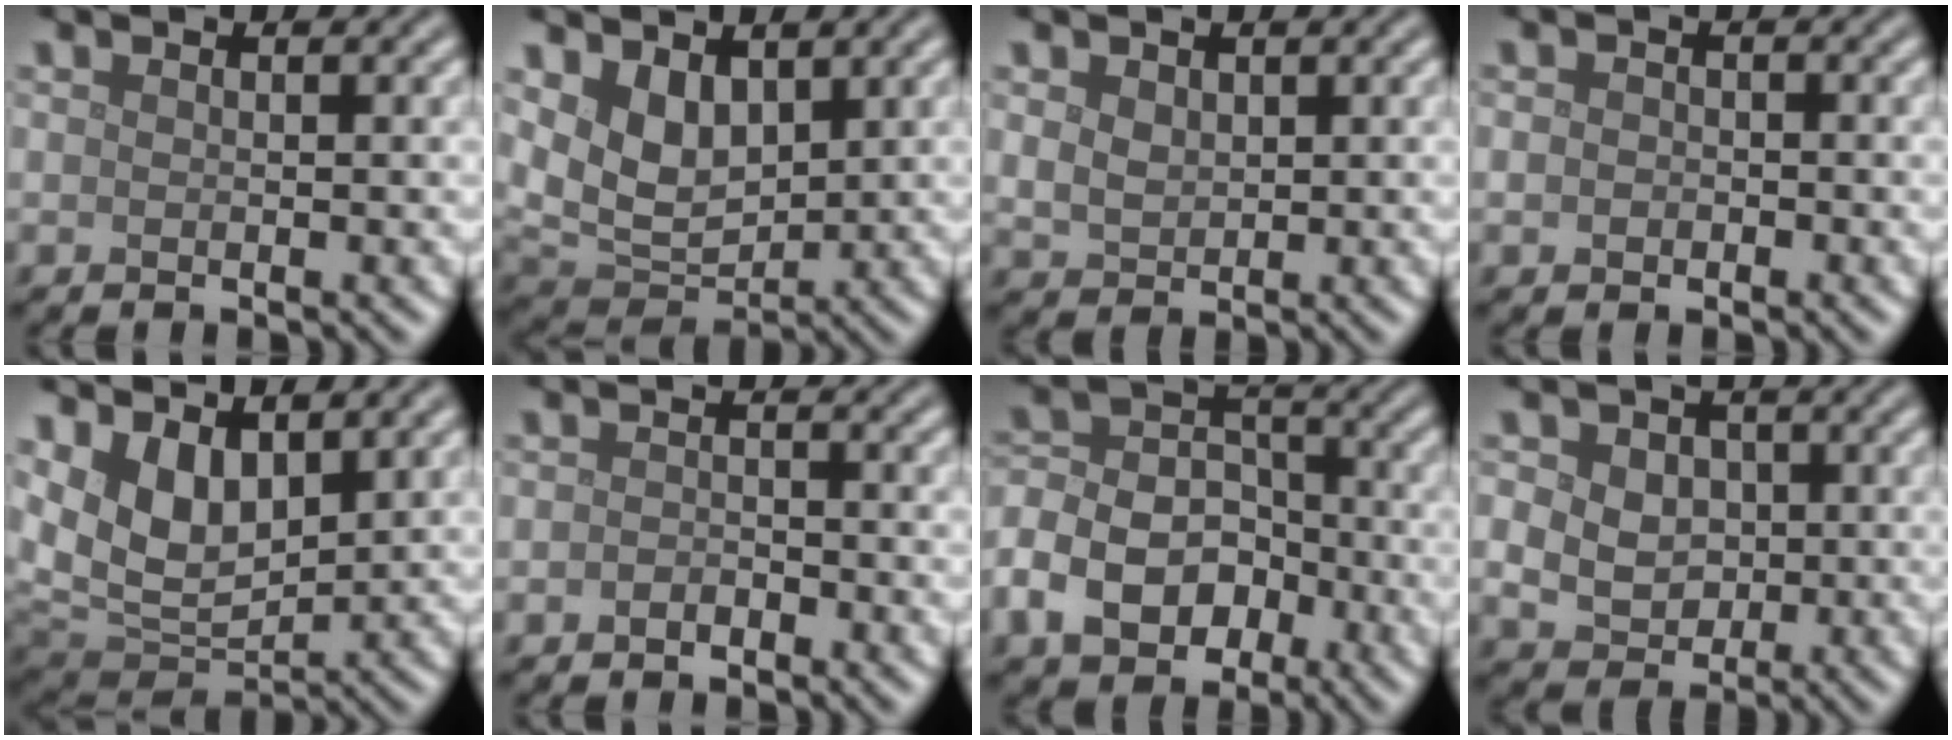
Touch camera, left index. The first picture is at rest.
{"total": 5.1, "force": [2.0, 3.3, 3.3], "torque": [-0.070, -0.015, 0.042]}
{"total": 2.0, "force": [0.8, 1.4, 1.1], "torque": [-0.024, -0.002, 0.019]}
{"total": 1.2, "force": [-0.3, 1.0, 0.5], "torque": [-0.001, -0.003, -0.010]}
{"total": 7.0, "force": [2.7, 4.2, 5.0], "torque": [-0.103, -0.014, 0.049]}
{"total": 1.2, "force": [-0.8, 0.7, 0.6], "torque": [-0.012, 0.001, -0.016]}
{"total": 7.5, "force": [-3.7, 5.3, 3.9], "torque": [-0.060, 0.002, -0.078]}
{"total": 7.5, "force": [1.4, 6.2, 4.0], "torque": [-0.060, 0.037, 0.003]}